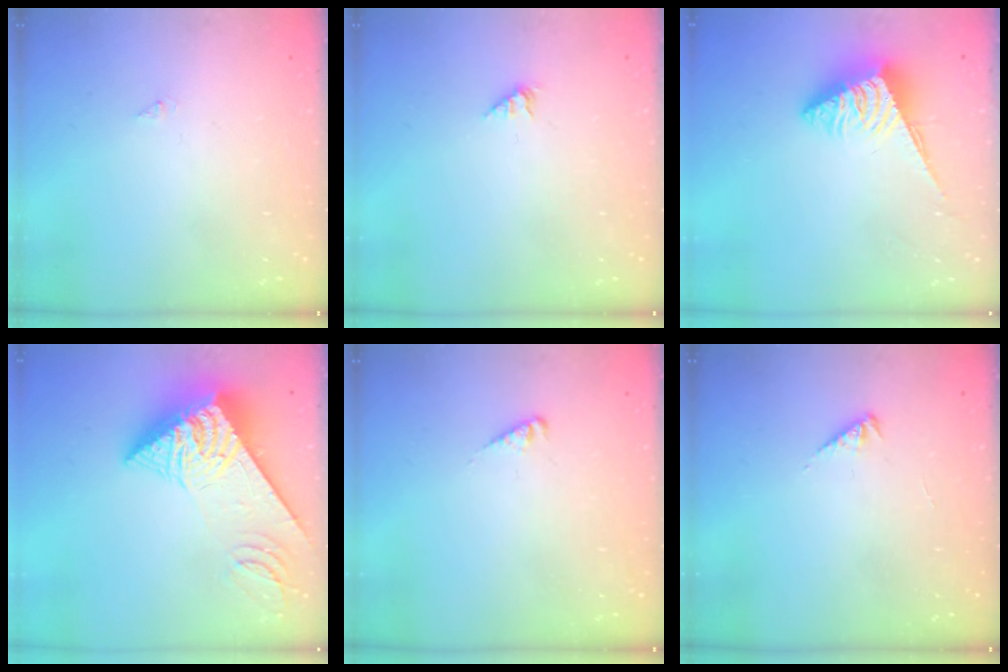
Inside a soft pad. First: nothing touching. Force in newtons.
{"total": 1.5, "press": 1.4, "slide": 0.3}
{"total": 5.2, "press": 5.1, "slide": 0.4}
{"total": 12.6, "press": 12.5, "slide": 1.5}
{"total": 1.1, "press": 1.0, "slide": 0.2}
{"total": 2.3, "press": 2.3, "slide": 0.5}